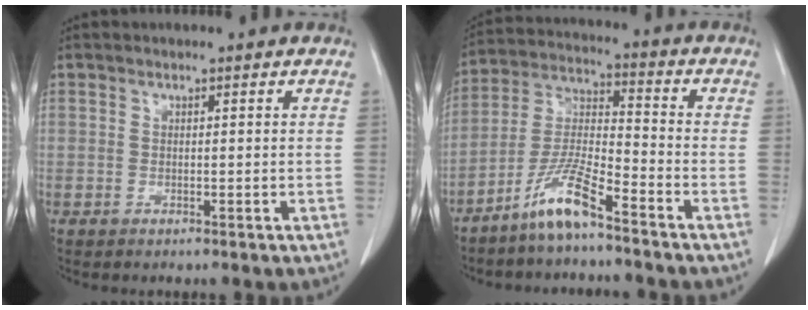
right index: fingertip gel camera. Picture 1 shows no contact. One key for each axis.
{"total": 9.1, "fx": -6.5, "fy": 0.7, "fz": 6.2, "tx": -0.139, "ty": -0.011, "tz": -0.133}